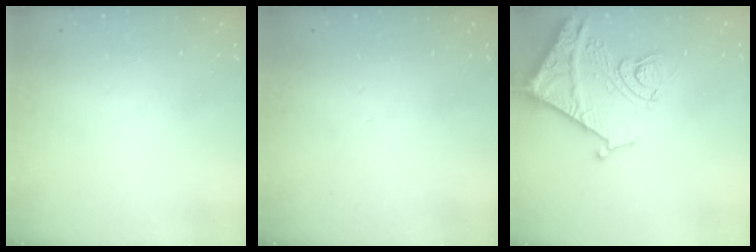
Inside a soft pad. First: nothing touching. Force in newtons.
{"total": 0.0}
{"total": 14.7, "press": 14.6, "slide": 1.7}